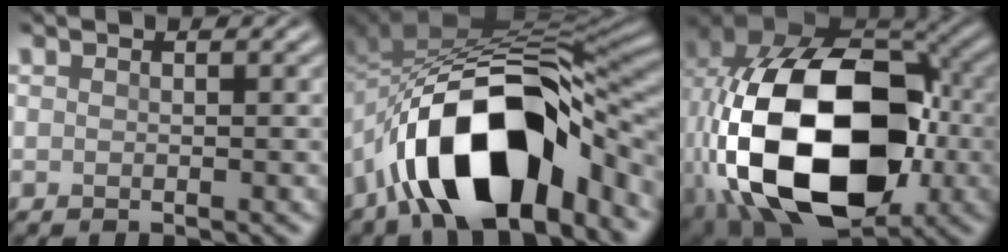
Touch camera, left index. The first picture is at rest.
{"total": 14.8, "force": [-6.6, 7.0, 11.2], "torque": [-0.176, 0.000, -0.113]}
{"total": 19.0, "force": [-2.9, 12.4, 14.1], "torque": [-0.298, -0.019, -0.044]}